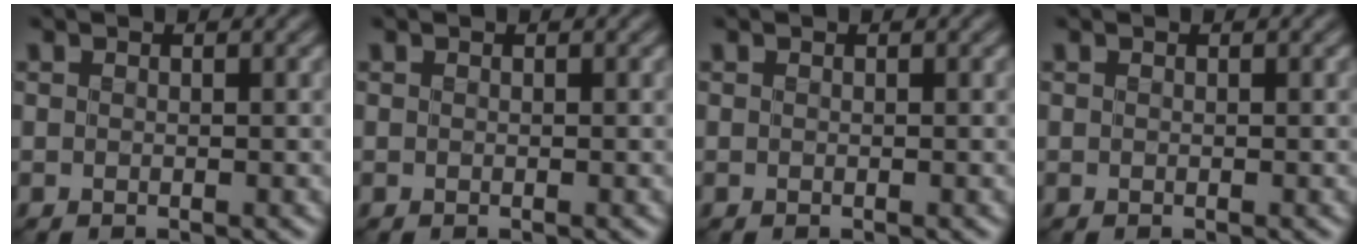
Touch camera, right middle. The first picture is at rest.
{"total": 0.0}
{"total": 0.0}
{"total": 0.0}